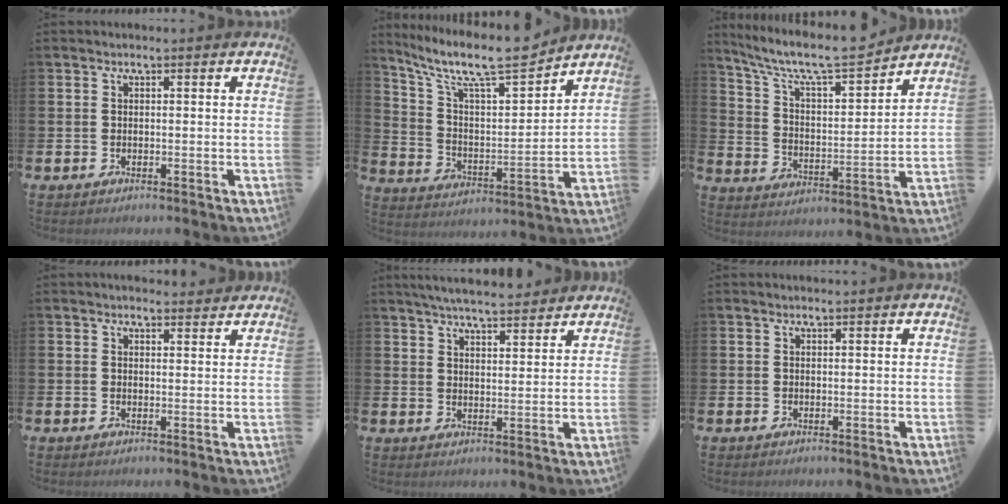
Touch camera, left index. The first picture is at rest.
{"total": 11.1, "force": [9.6, 1.9, 5.2], "torque": [-0.129, -0.069, 0.161]}
{"total": 8.9, "force": [8.1, 1.5, 3.3], "torque": [-0.099, -0.060, 0.136]}
{"total": 1.8, "force": [1.7, 0.5, 0.1], "torque": [0.005, -0.005, 0.030]}
{"total": 5.6, "force": [5.4, 0.6, 1.3], "torque": [-0.030, -0.025, 0.097]}
{"total": 0.0}